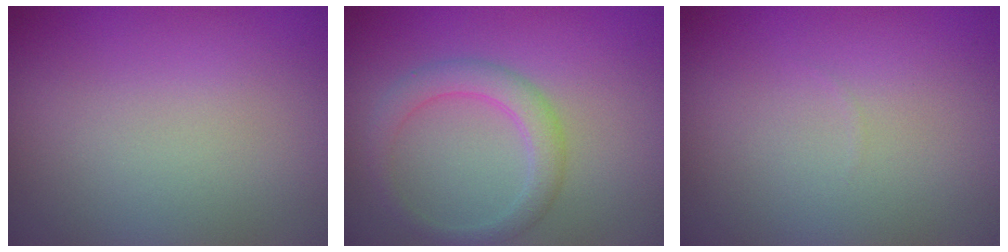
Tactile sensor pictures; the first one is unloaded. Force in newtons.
{"total": 2.8, "press": 2.8, "slide": 0.1}
{"total": 0.0}